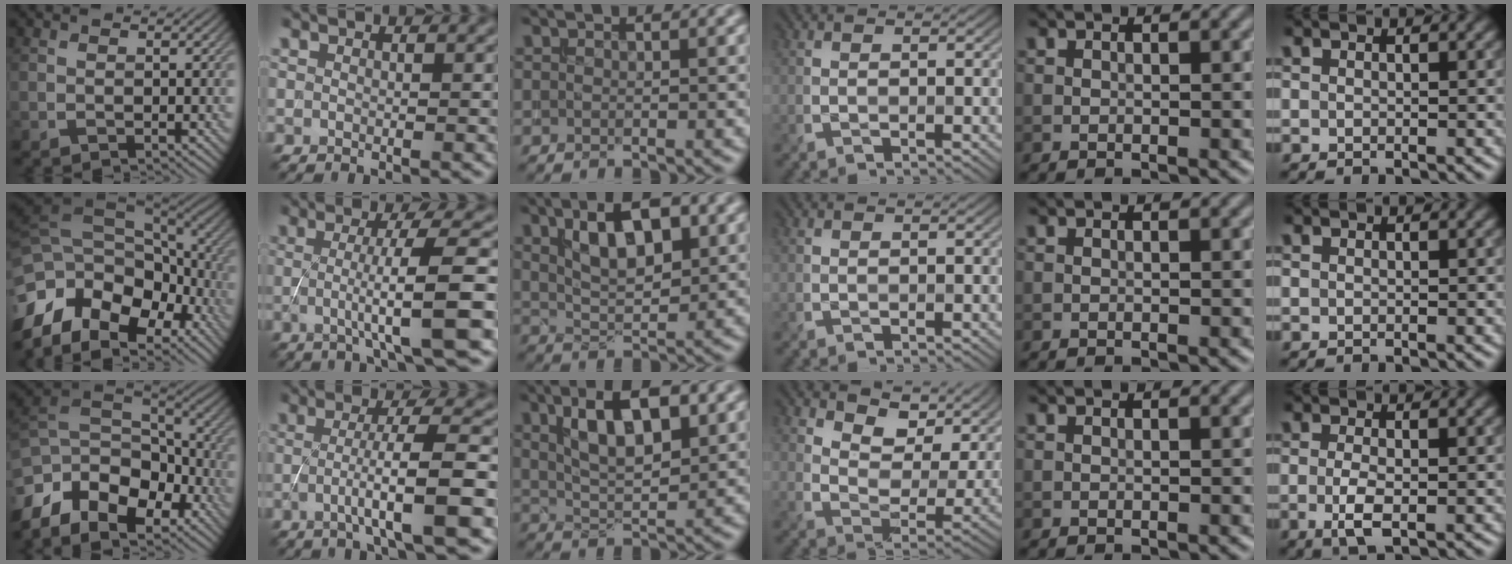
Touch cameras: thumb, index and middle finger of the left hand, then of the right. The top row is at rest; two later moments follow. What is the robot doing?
{"motion": "extract", "object": "backpack"}